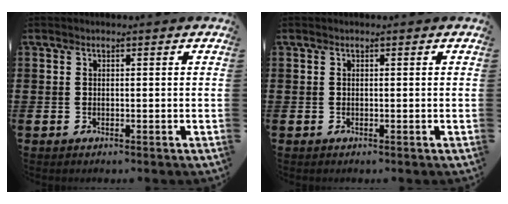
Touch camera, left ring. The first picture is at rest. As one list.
[{"total": 0.0}]